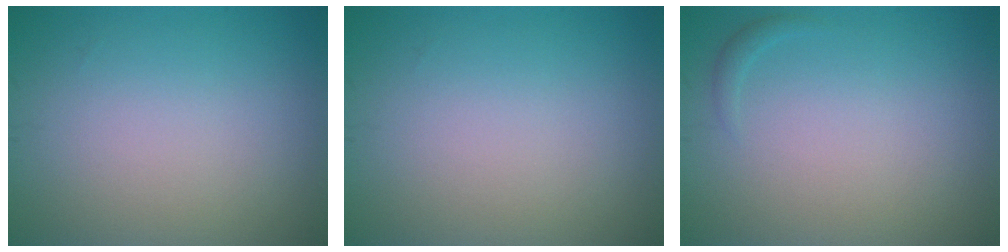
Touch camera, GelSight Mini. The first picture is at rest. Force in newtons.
{"total": 0.0}
{"total": 0.6, "press": 0.6, "slide": 0.1}